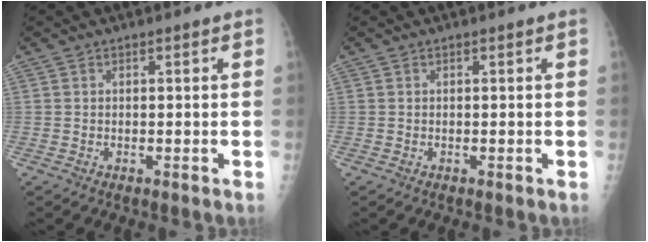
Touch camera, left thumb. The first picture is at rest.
{"total": 0.0}